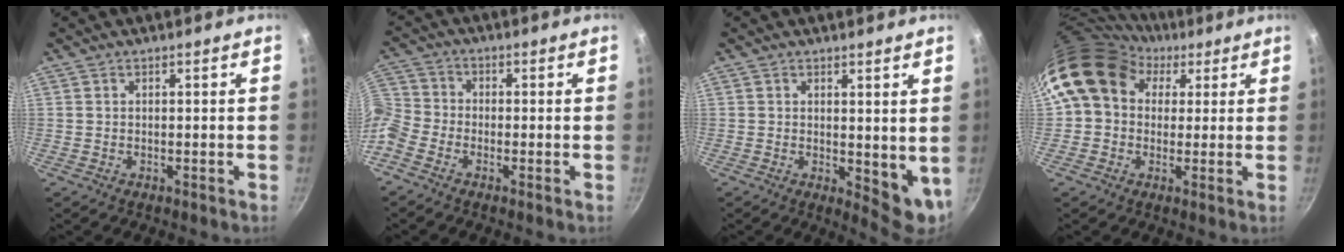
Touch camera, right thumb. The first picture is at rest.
{"total": 7.4, "force": [-4.1, 5.1, 3.5], "torque": [-0.079, 0.037, -0.109]}
{"total": 6.8, "force": [1.4, 3.4, 5.8], "torque": [-0.066, -0.020, 0.026]}
{"total": 14.4, "force": [4.6, 11.6, 7.3], "torque": [-0.109, 0.022, 0.064]}